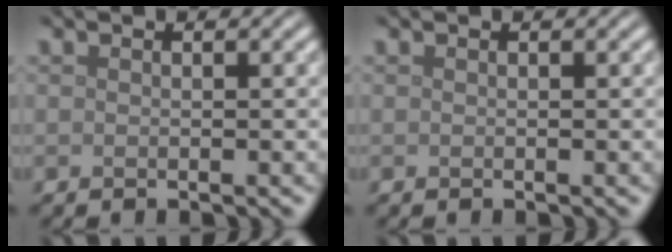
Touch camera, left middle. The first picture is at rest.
{"total": 0.0}